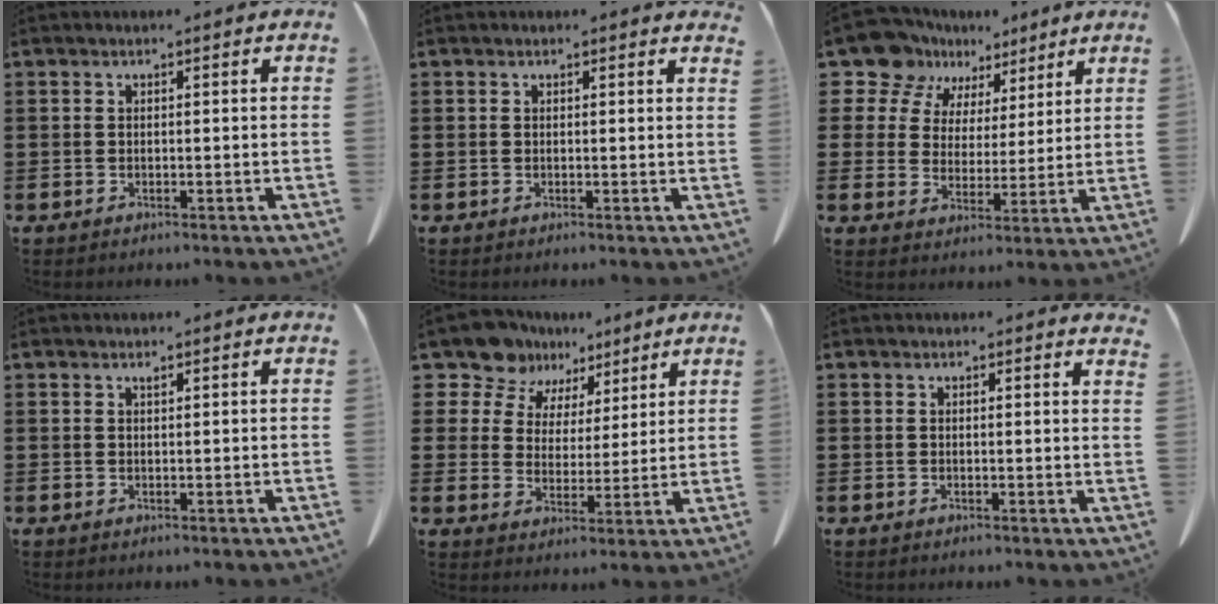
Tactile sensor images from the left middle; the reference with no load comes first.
{"total": 0.8, "force": [0.7, 0.0, 0.4], "torque": [-0.008, -0.001, 0.013]}
{"total": 10.5, "force": [8.1, 6.4, 2.3], "torque": [-0.111, -0.034, 0.154]}
{"total": 0.6, "force": [0.5, 0.1, 0.4], "torque": [-0.010, -0.001, 0.010]}
{"total": 9.8, "force": [8.2, 5.1, 1.5], "torque": [-0.077, -0.035, 0.158]}
{"total": 1.1, "force": [1.1, -0.1, 0.4], "torque": [-0.009, -0.001, 0.020]}